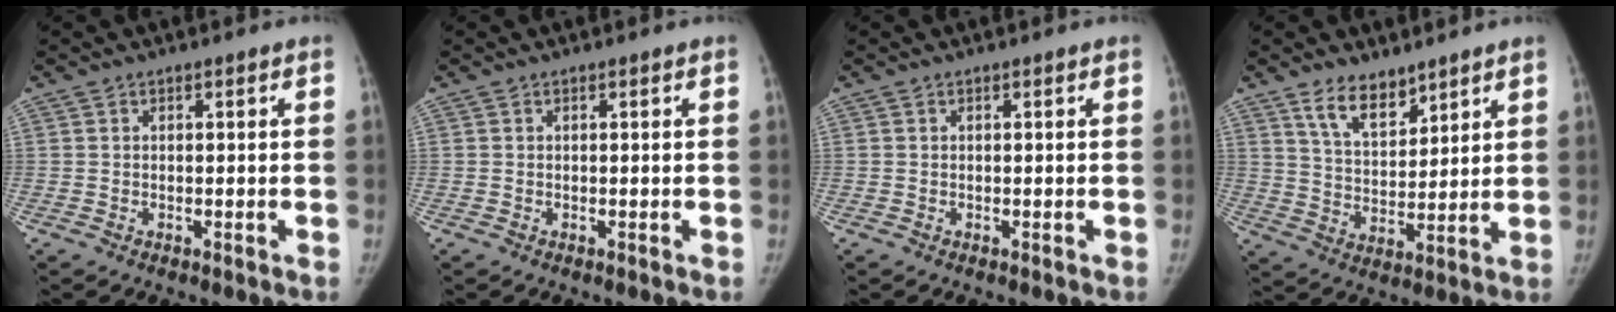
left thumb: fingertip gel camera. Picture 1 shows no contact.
{"total": 0.0}
{"total": 0.0}
{"total": 8.4, "force": [6.1, 4.1, 4.1], "torque": [-0.041, -0.046, 0.115]}